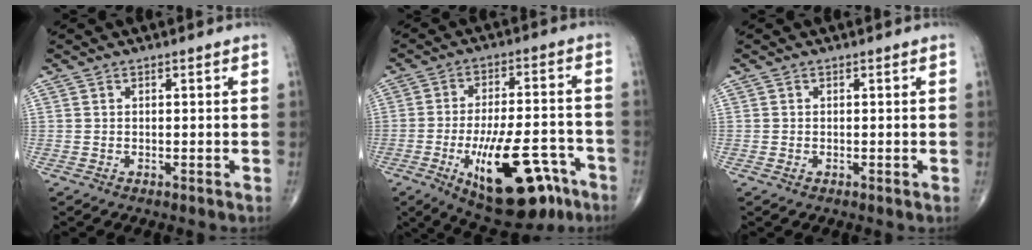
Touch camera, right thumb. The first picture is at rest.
{"total": 20.0, "force": [-9.1, 8.3, 15.7], "torque": [-0.227, 0.039, -0.123]}
{"total": 0.6, "force": [-0.1, 0.4, 0.4], "torque": [-0.011, 0.000, -0.002]}